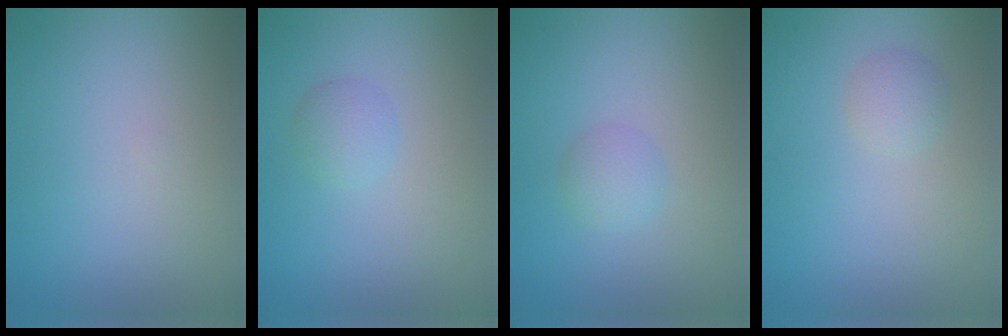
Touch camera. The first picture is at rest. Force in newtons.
{"total": 1.6, "press": 1.6, "slide": 0.0}
{"total": 1.7, "press": 1.7, "slide": 0.1}
{"total": 1.4, "press": 1.4, "slide": 0.1}